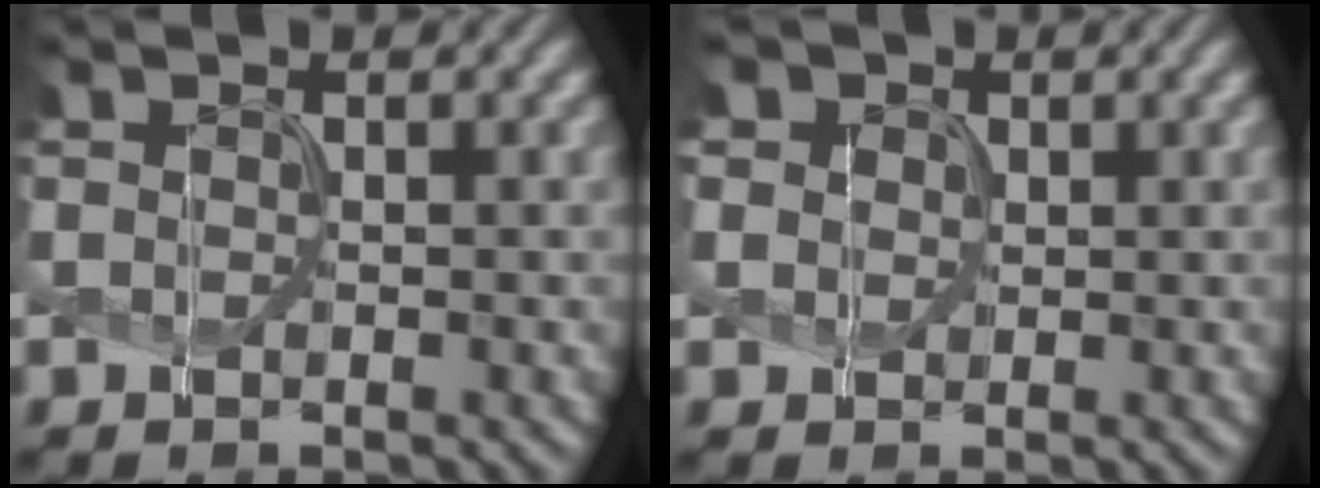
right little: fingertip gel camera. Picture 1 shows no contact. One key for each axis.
{"total": 4.3, "fx": 2.2, "fy": 3.1, "fz": 1.9, "tx": -0.060, "ty": 0.011, "tz": 0.031}